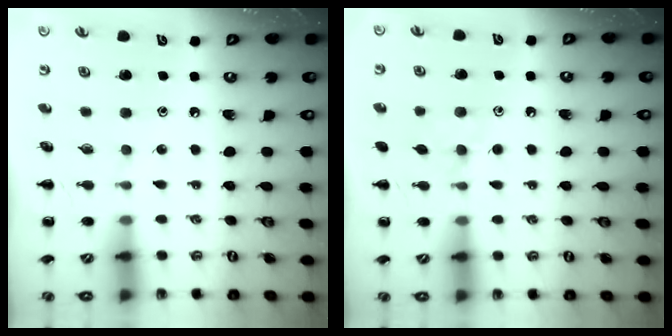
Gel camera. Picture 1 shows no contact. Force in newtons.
{"total": 5.5, "press": 5.1, "slide": 1.9}